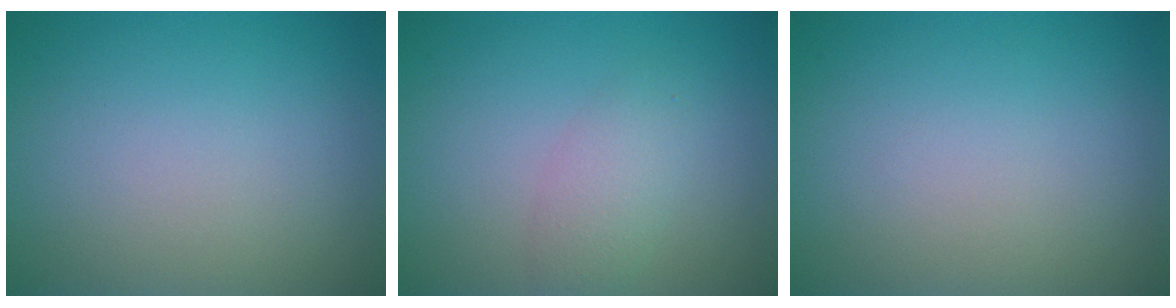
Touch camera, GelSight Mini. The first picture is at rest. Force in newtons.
{"total": 2.3, "press": 2.3, "slide": 0.1}
{"total": 0.0}